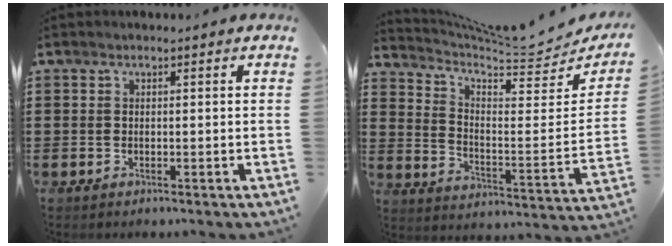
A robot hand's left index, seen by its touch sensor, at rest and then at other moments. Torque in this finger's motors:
{"motor_torque": [-1.03, -1.11, 0.03, 0.01]}